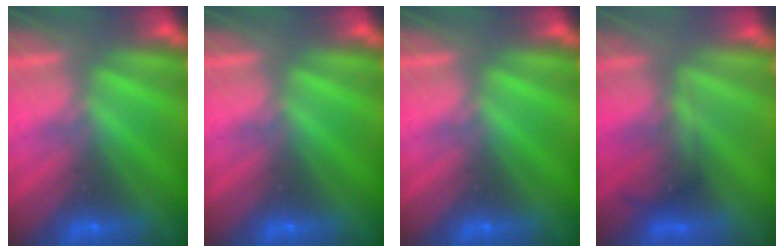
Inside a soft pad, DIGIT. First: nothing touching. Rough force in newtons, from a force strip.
{"total": 0.0}
{"total": 0.0}
{"total": 4.7}